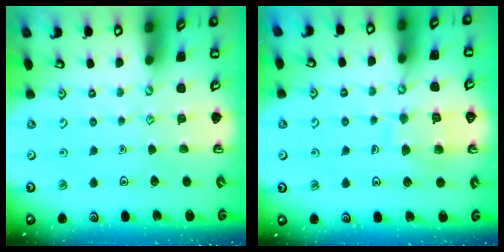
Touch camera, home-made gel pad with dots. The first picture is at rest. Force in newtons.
{"total": 9.6, "press": 9.6, "slide": 0.9}